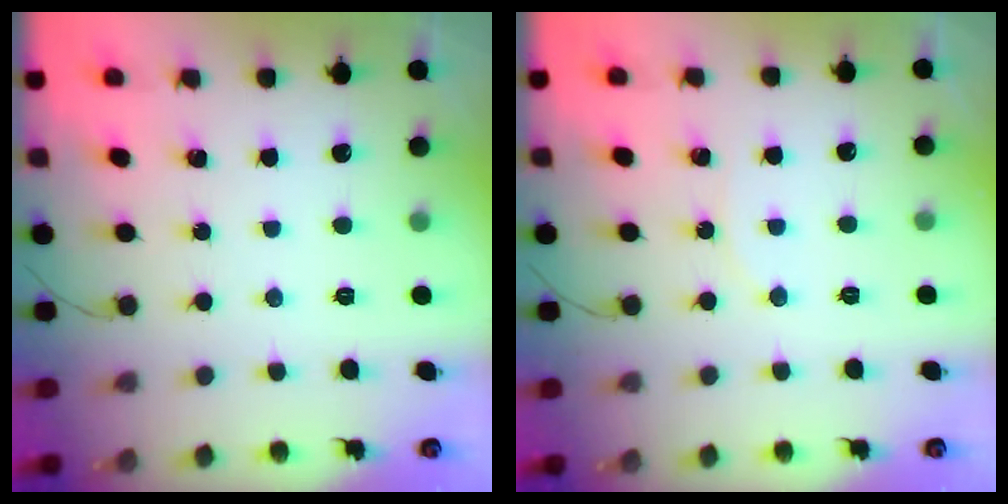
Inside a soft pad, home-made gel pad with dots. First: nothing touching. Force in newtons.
{"total": 4.2, "press": 4.1, "slide": 0.5}